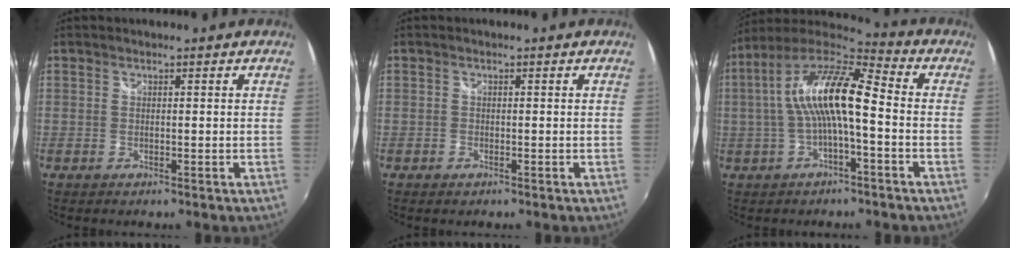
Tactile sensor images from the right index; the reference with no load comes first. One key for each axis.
{"total": 0.8, "fx": -0.5, "fy": 0.5, "fz": 0.3, "tx": -0.004, "ty": -0.003, "tz": -0.008}
{"total": 14.0, "fx": -0.3, "fy": 3.3, "fz": 13.5, "tx": -0.246, "ty": 0.016, "tz": -0.007}